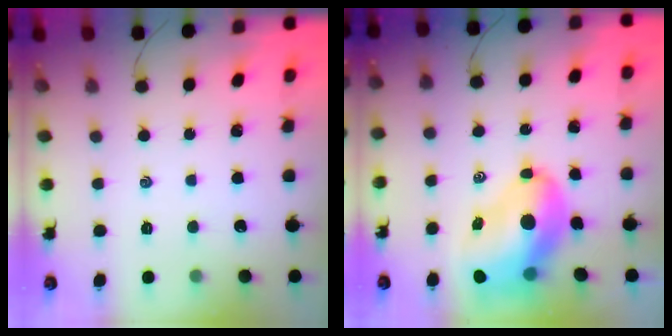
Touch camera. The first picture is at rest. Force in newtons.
{"total": 12.9, "press": 12.4, "slide": 3.5}